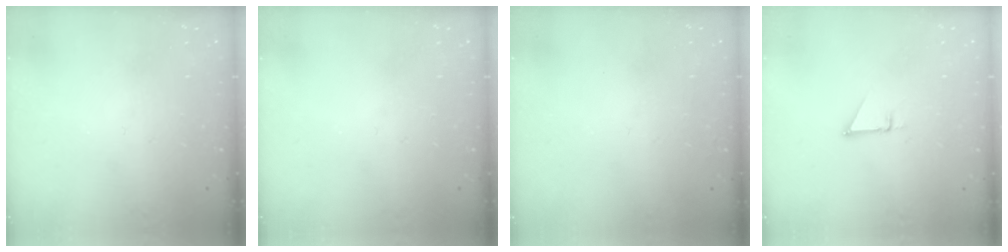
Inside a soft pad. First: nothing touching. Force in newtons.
{"total": 0.0}
{"total": 1.6, "press": 1.6, "slide": 0.1}
{"total": 1.4, "press": 1.4, "slide": 0.0}